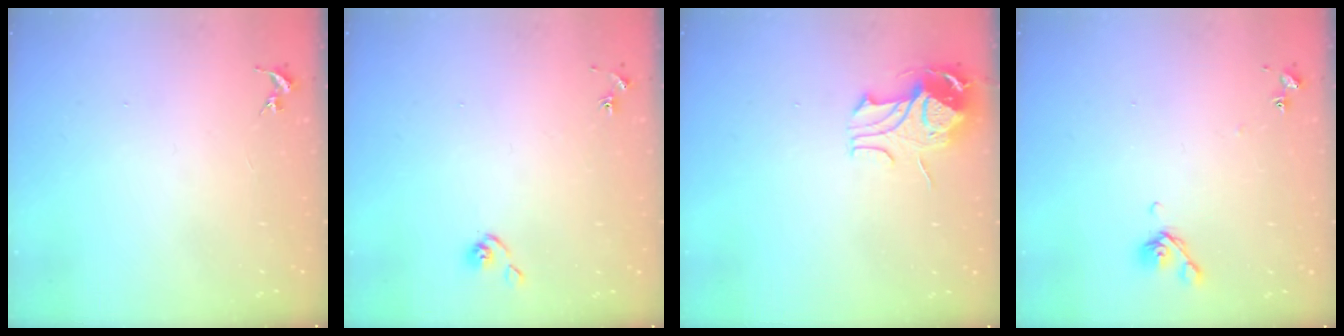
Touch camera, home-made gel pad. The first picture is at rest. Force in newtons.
{"total": 5.5, "press": 5.4, "slide": 0.5}
{"total": 9.9, "press": 9.8, "slide": 1.4}
{"total": 7.1, "press": 7.0, "slide": 0.8}